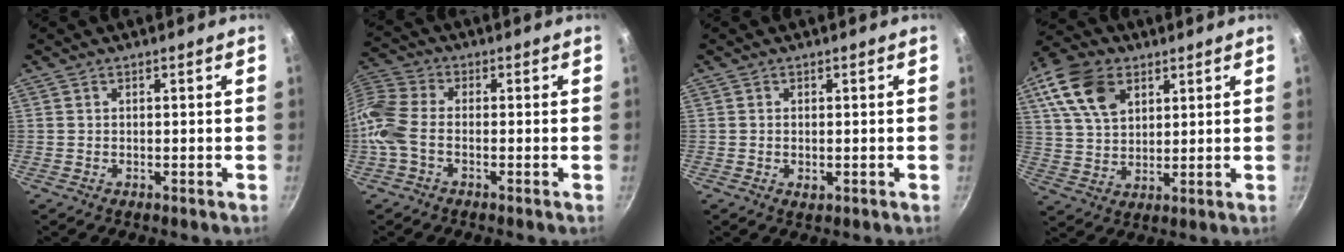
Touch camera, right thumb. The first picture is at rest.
{"total": 9.5, "force": [-2.5, 5.8, 7.0], "torque": [-0.158, 0.026, -0.076]}
{"total": 1.6, "force": [-0.2, 0.9, 1.2], "torque": [-0.020, -0.002, -0.002]}
{"total": 13.0, "force": [5.7, 8.5, 8.0], "torque": [-0.135, -0.007, 0.106]}